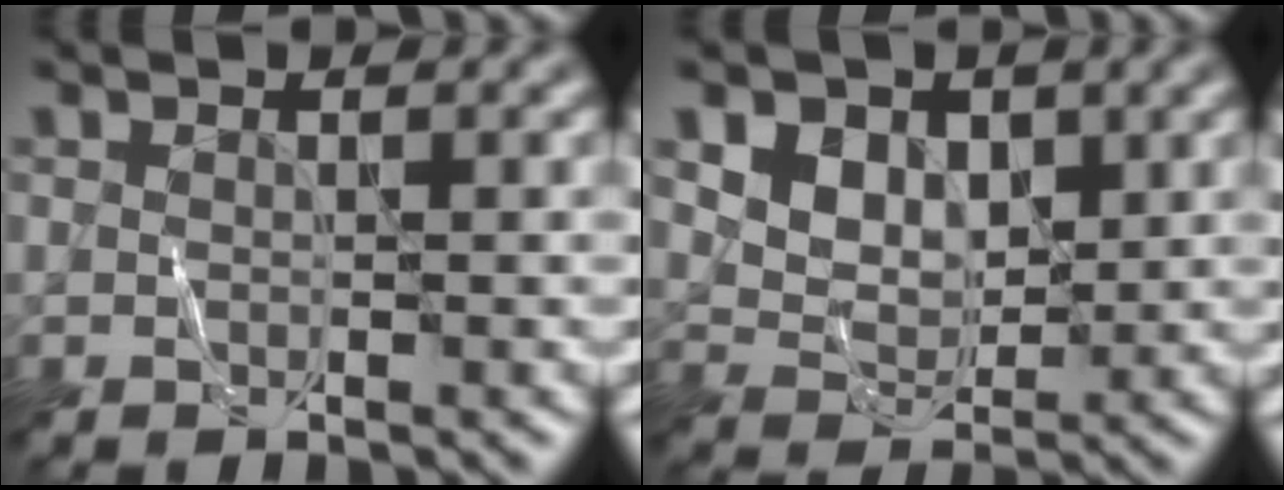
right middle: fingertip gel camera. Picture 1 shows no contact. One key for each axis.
{"total": 6.7, "fx": 3.3, "fy": 4.8, "fz": 3.2, "tx": -0.072, "ty": 0.004, "tz": 0.062}